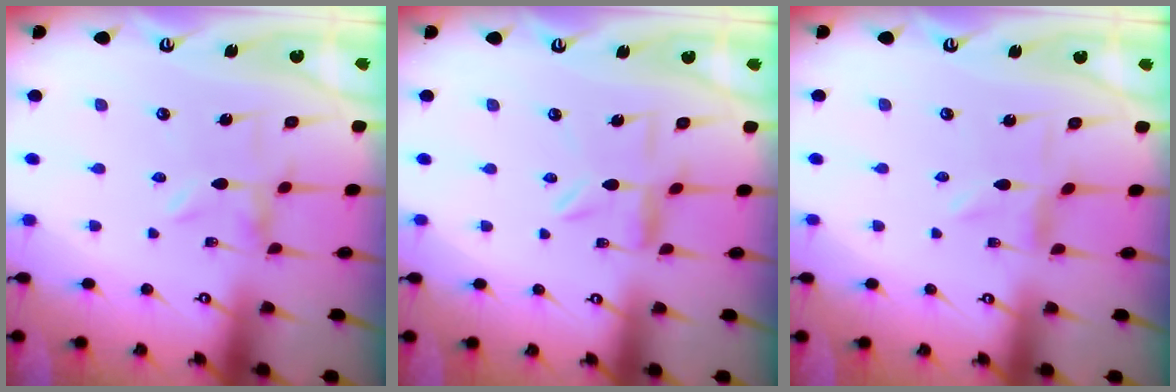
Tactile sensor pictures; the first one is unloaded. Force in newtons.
{"total": 4.2, "press": 4.2, "slide": 0.3}
{"total": 0.0}